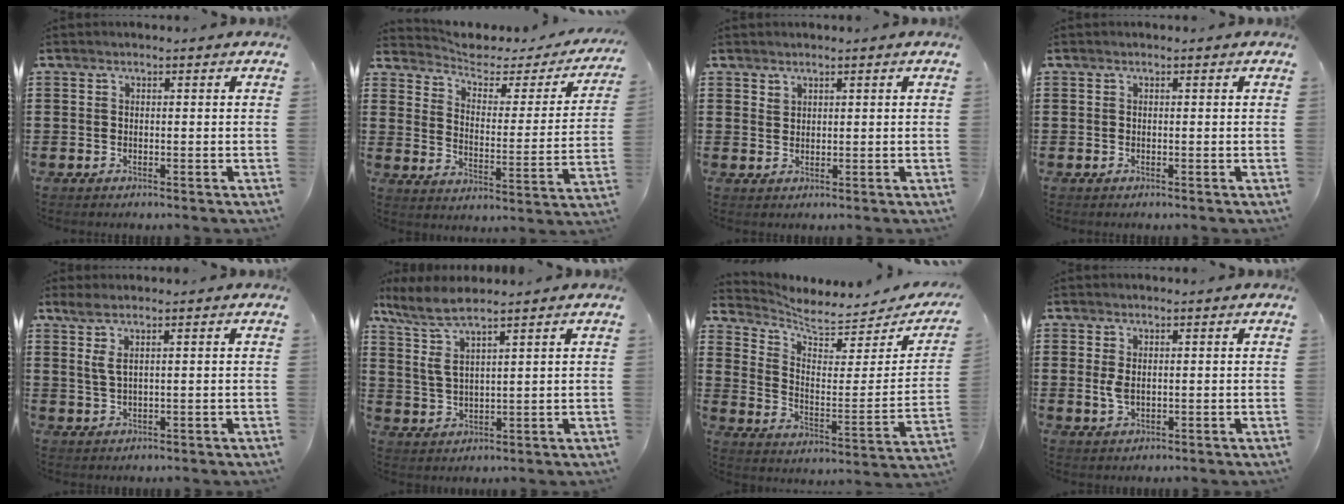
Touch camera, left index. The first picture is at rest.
{"total": 3.2, "force": [2.5, 1.5, 1.3], "torque": [-0.046, -0.022, 0.034]}
{"total": 1.5, "force": [1.3, 0.6, 0.3], "torque": [-0.007, 0.001, 0.026]}
{"total": 0.0}
{"total": 2.6, "force": [1.0, 0.4, 2.3], "torque": [-0.059, -0.002, 0.016]}
{"total": 6.0, "force": [4.4, 0.8, 4.1], "torque": [-0.108, -0.016, 0.071]}
{"total": 5.4, "force": [5.1, 0.9, 1.7], "torque": [-0.053, -0.047, 0.081]}
{"total": 2.4, "force": [0.3, 1.2, 2.0], "torque": [-0.057, -0.001, 0.000]}